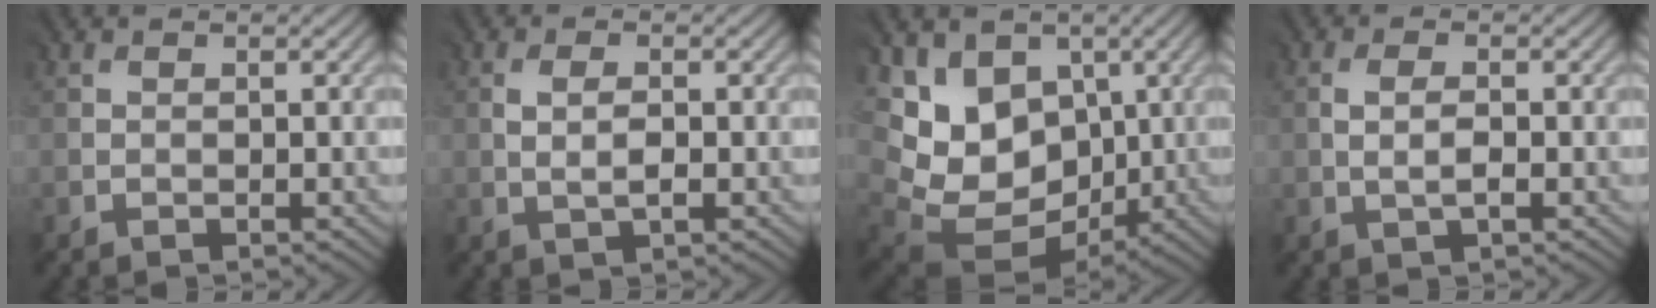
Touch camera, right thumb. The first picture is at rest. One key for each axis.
{"total": 1.7, "fx": -0.1, "fy": 0.6, "fz": 1.6, "tx": -0.034, "ty": 0.000, "tz": 0.001}
{"total": 13.5, "fx": 2.1, "fy": 10.8, "fz": 7.8, "tx": -0.180, "ty": -0.017, "tz": 0.053}
{"total": 1.4, "fx": -0.3, "fy": 0.3, "fz": 1.4, "tx": -0.032, "ty": -0.002, "tz": -0.004}